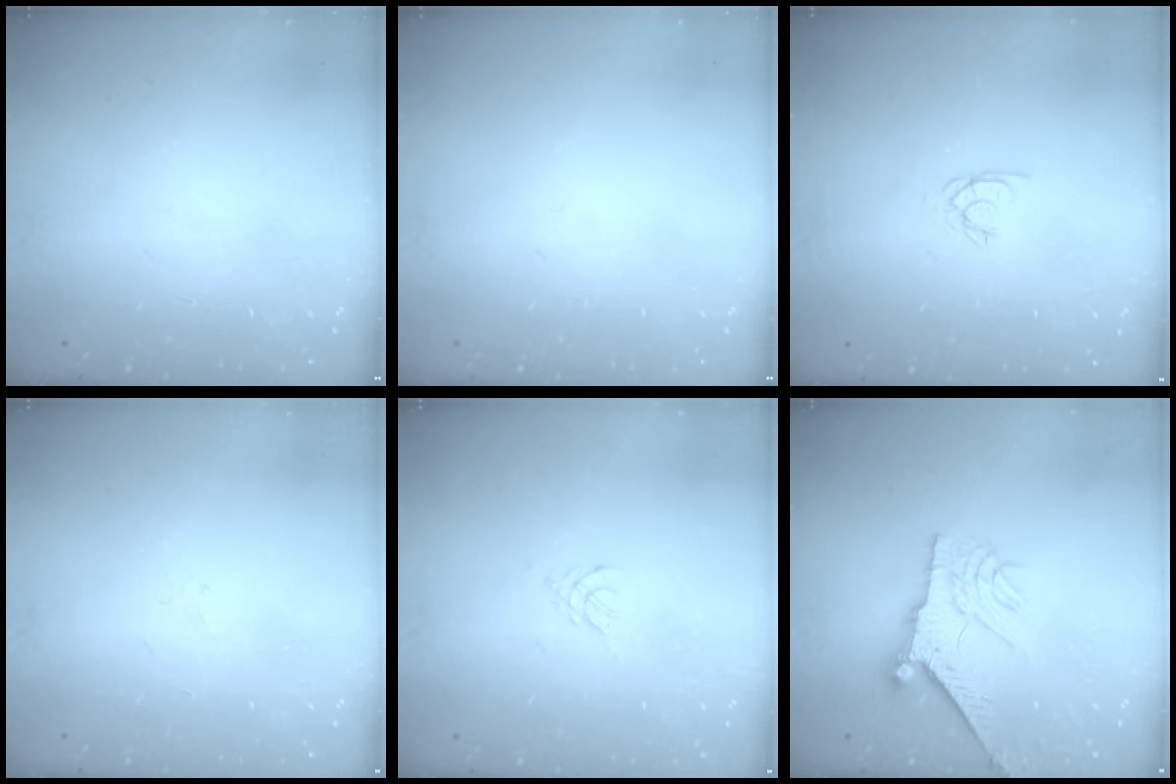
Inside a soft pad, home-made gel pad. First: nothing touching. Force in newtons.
{"total": 0.0}
{"total": 2.0, "press": 2.0, "slide": 0.4}
{"total": 1.3, "press": 1.2, "slide": 0.5}
{"total": 2.8, "press": 2.7, "slide": 0.6}
{"total": 9.3, "press": 9.2, "slide": 1.1}